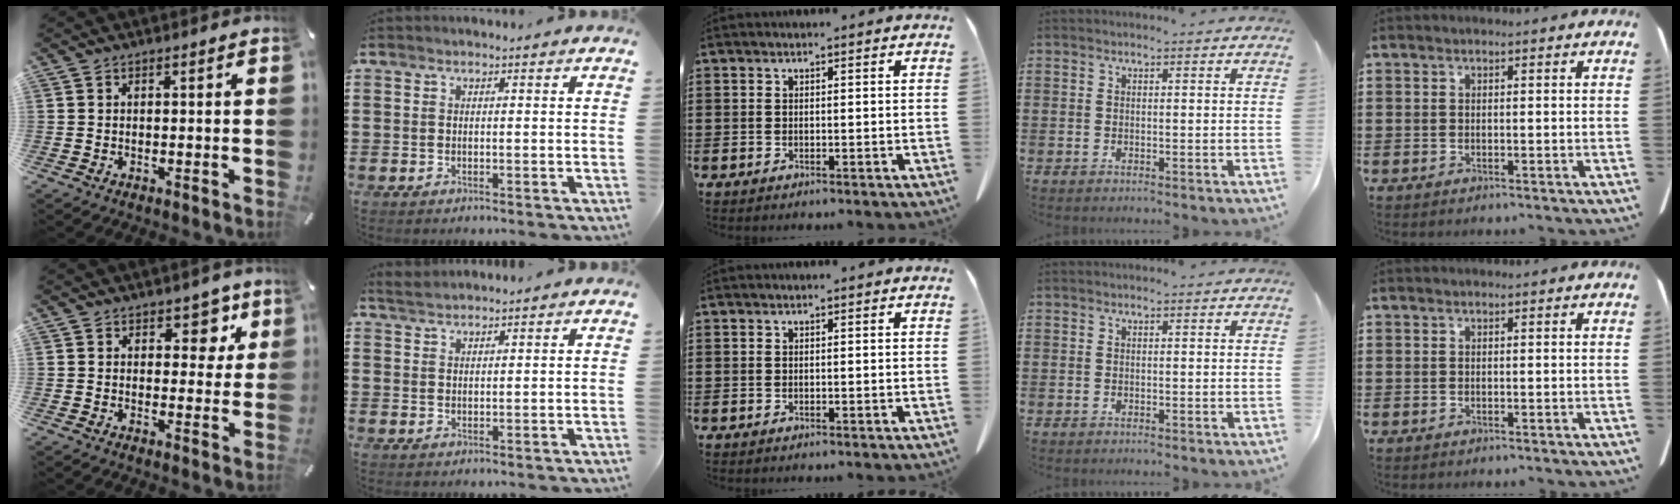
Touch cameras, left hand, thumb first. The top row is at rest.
{"thumb": {"total": 6.6, "force": [3.4, 4.4, 3.6], "torque": [-0.020, -0.016, 0.048]}, "index": {"total": 2.0, "force": [2.0, 0.2, 0.3], "torque": [-0.012, 0.005, 0.039]}}